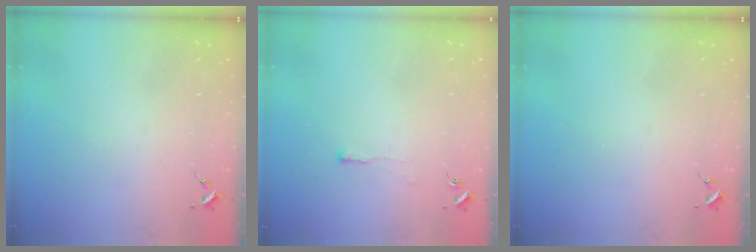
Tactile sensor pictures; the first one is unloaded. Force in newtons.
{"total": 3.3, "press": 3.2, "slide": 0.6}
{"total": 0.0}